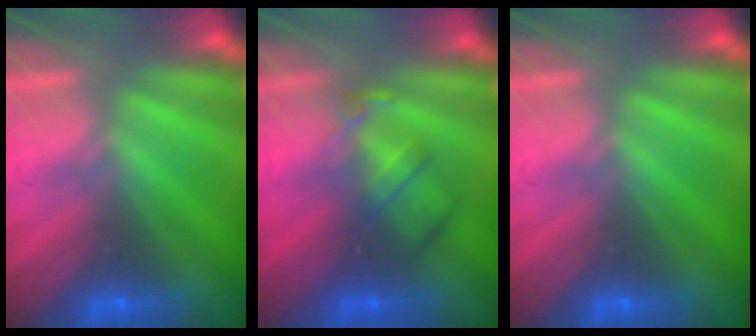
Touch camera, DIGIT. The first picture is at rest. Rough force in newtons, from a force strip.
{"total": 2.4}
{"total": 0.0}